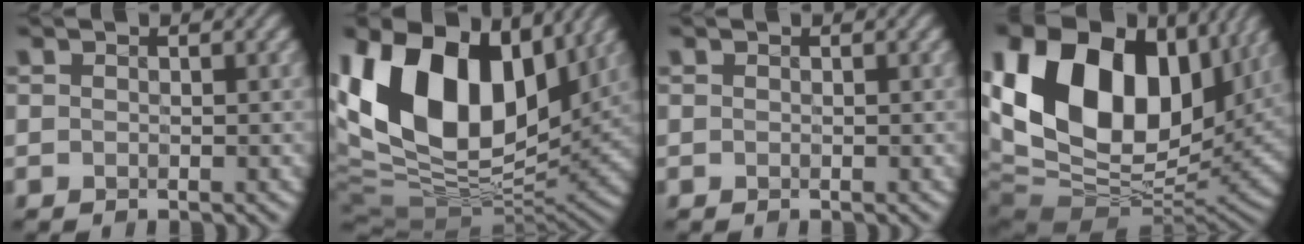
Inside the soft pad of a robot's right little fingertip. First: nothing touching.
{"total": 16.8, "force": [5.1, 10.4, 12.2], "torque": [-0.242, 0.024, 0.080]}
{"total": 0.0}
{"total": 19.8, "force": [5.1, 13.2, 13.8], "torque": [-0.287, 0.017, 0.101]}